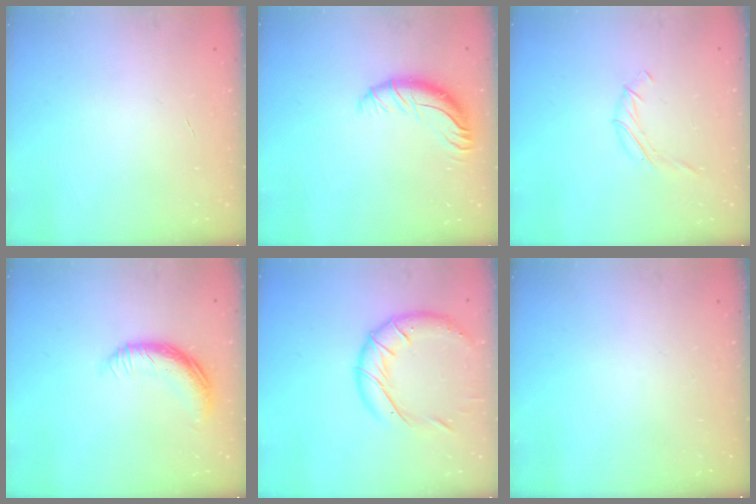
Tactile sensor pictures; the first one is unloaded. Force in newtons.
{"total": 10.9, "press": 10.6, "slide": 2.6}
{"total": 6.0, "press": 5.7, "slide": 1.7}
{"total": 11.7, "press": 11.7, "slide": 0.5}
{"total": 15.4, "press": 15.3, "slide": 1.7}
{"total": 0.0}